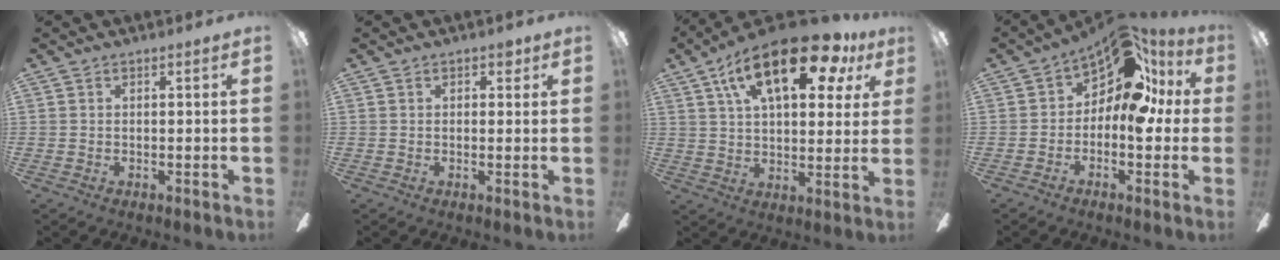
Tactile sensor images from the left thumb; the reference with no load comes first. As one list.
[{"total": 2.0, "force": [1.0, 1.3, 1.2], "torque": [-0.006, 0.000, 0.014]}, {"total": 21.9, "force": [11.2, 9.4, 16.3], "torque": [-0.251, -0.034, 0.180]}, {"total": 14.0, "force": [4.9, 8.4, 10.0], "torque": [-0.131, -0.025, 0.088]}]